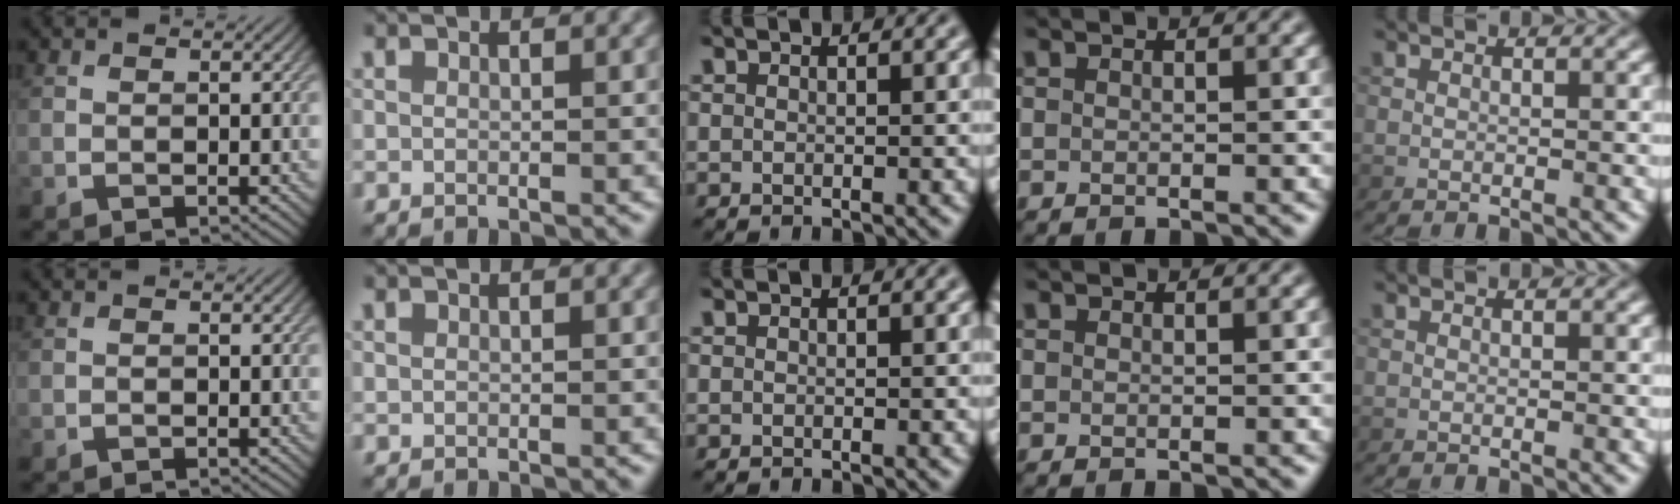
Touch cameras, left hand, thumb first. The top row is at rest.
{}